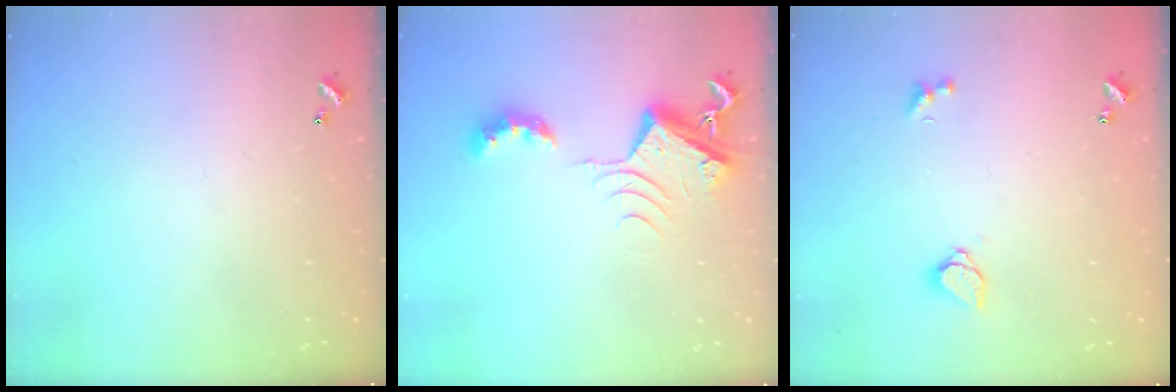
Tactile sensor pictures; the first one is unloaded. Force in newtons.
{"total": 7.0, "press": 7.0, "slide": 0.8}
{"total": 1.5, "press": 1.5, "slide": 0.4}